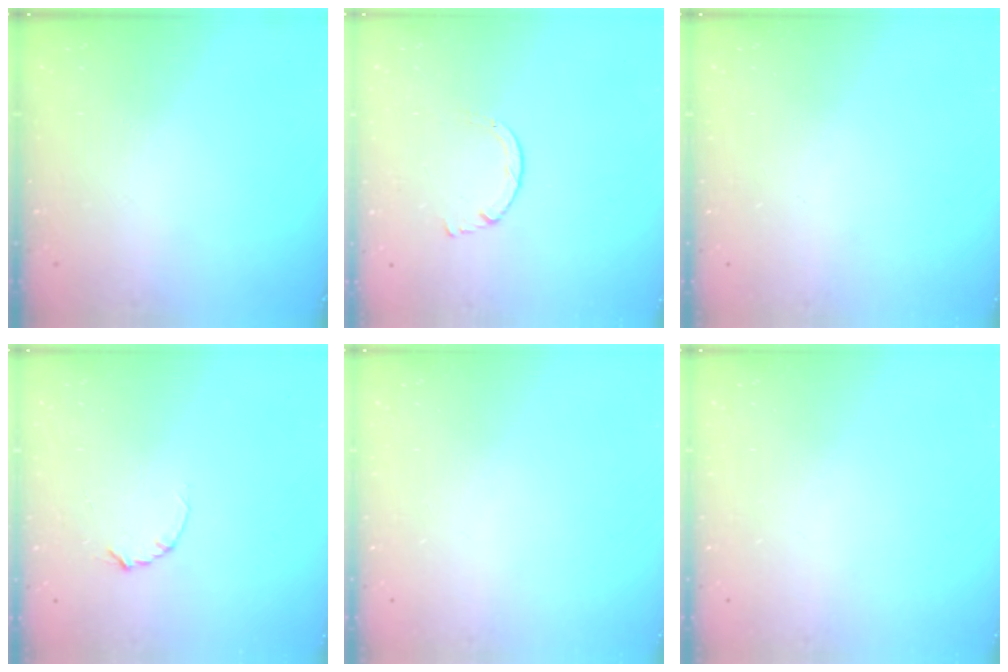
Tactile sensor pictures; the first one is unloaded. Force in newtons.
{"total": 2.7, "press": 2.7, "slide": 0.3}
{"total": 0.0}
{"total": 2.9, "press": 2.9, "slide": 0.3}
{"total": 0.0}
{"total": 0.0}